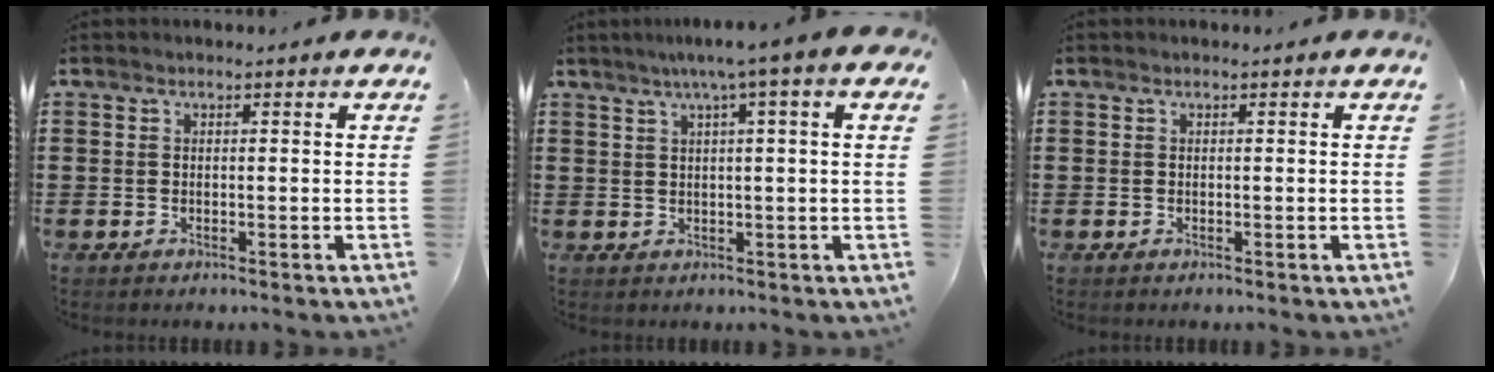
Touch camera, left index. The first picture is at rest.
{"total": 4.2, "force": [1.4, -0.5, 3.9], "torque": [-0.077, -0.002, 0.018]}
{"total": 0.0}